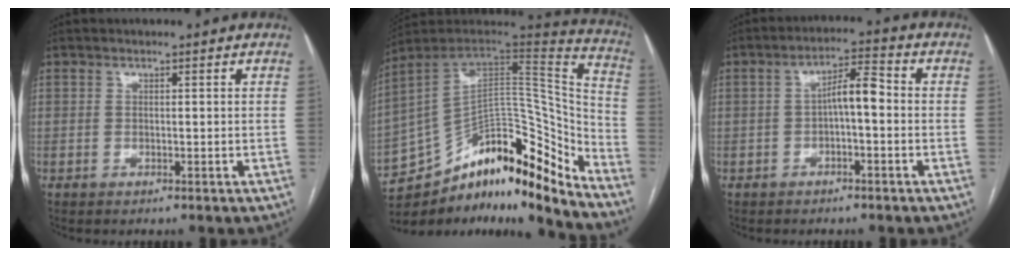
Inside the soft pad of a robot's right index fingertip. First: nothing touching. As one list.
[{"total": 21.3, "force": [-16.9, 6.2, 11.3], "torque": [-0.135, 0.071, -0.266]}, {"total": 5.2, "force": [-0.5, 1.3, 5.0], "torque": [-0.084, 0.024, -0.009]}]